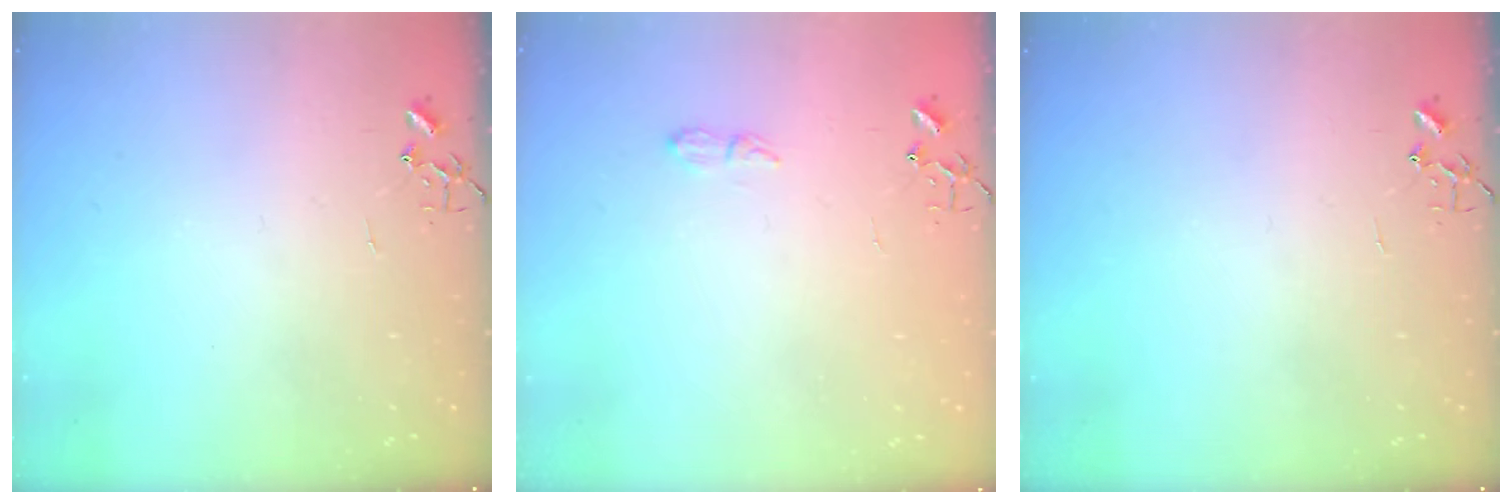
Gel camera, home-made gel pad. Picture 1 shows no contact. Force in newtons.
{"total": 5.8, "press": 5.7, "slide": 0.7}
{"total": 0.0}